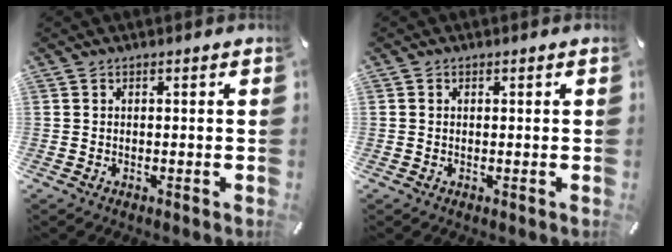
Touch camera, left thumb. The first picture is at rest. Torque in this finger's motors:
{"motor_torque": [-0.19, -0.23, 0.08, 0.07, -0.03]}